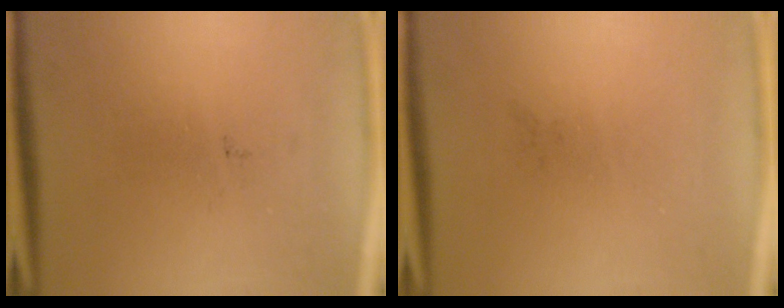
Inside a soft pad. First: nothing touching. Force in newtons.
{"total": 0.0}